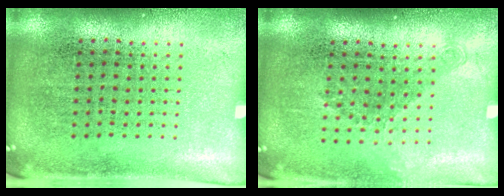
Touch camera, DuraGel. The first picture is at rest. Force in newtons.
{"total": 1.2, "press": 0.9, "slide": 0.8}